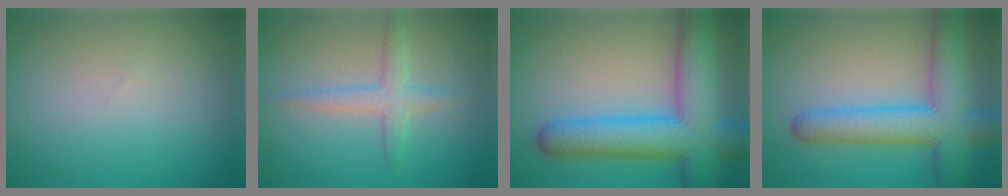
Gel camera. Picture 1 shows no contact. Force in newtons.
{"total": 2.7, "press": 2.7, "slide": 0.1}
{"total": 10.7, "press": 10.7, "slide": 0.5}
{"total": 7.7, "press": 7.7, "slide": 0.5}